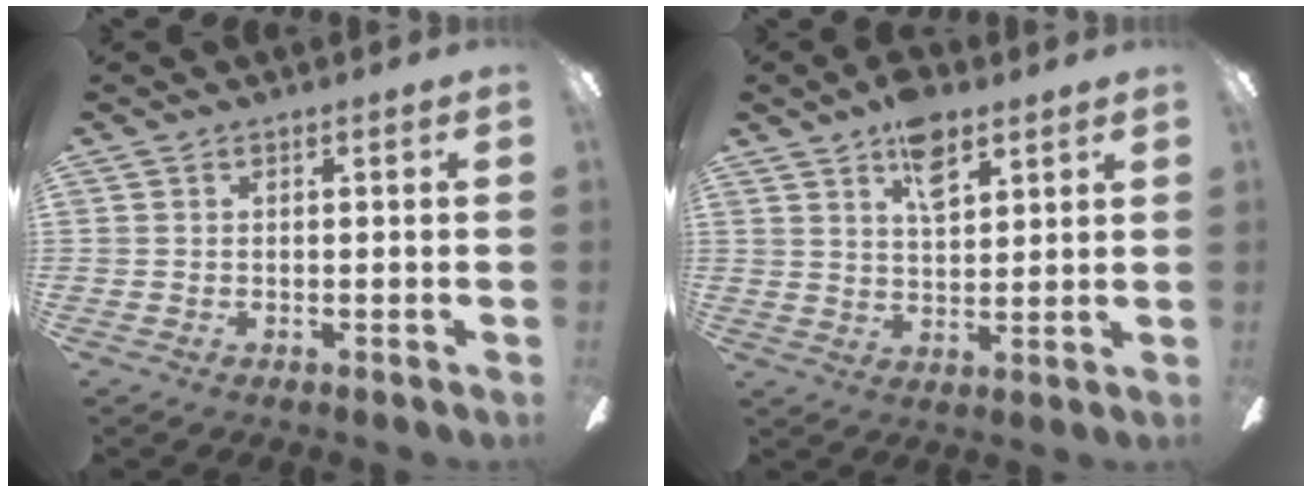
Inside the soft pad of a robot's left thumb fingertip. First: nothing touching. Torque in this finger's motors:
{"motor_torque": [0.99, 0.52, 0.61, -0.63, 0.04]}